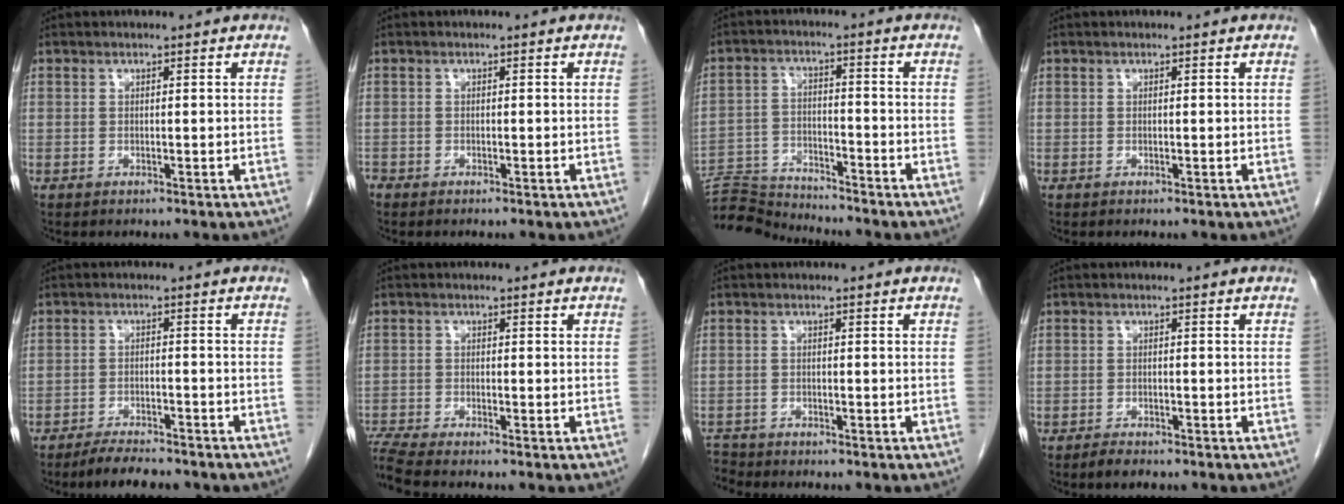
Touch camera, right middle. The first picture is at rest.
{"total": 0.6, "force": [-0.5, 0.2, 0.1], "torque": [-0.004, 0.000, -0.012]}
{"total": 8.7, "force": [-8.7, -0.4, 0.0], "torque": [-0.001, 0.000, -0.159]}
{"total": 0.0}
{"total": 7.1, "force": [-6.2, 1.6, 3.1], "torque": [-0.047, -0.010, -0.093]}
{"total": 4.2, "force": [-3.8, -1.0, 1.3], "torque": [-0.034, -0.014, -0.075]}
{"total": 2.5, "force": [-2.5, 0.3, -0.6], "torque": [0.011, -0.012, -0.045]}
{"total": 1.9, "force": [-1.6, 0.5, 0.9], "torque": [-0.022, -0.003, -0.024]}